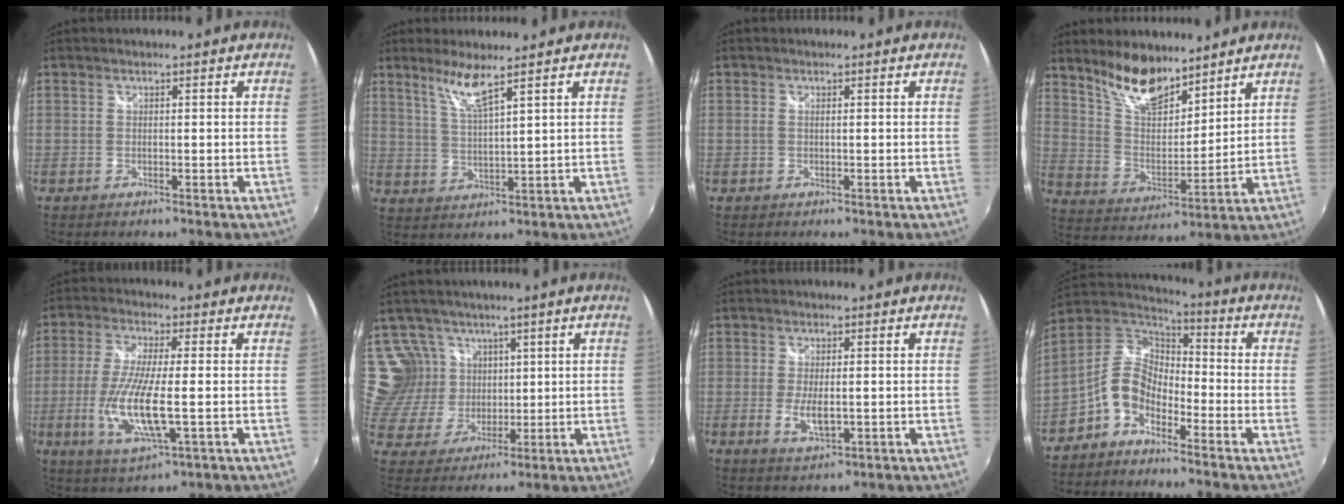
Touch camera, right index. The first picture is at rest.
{"total": 5.6, "force": [4.1, -0.3, 3.8], "torque": [-0.078, -0.003, 0.082]}
{"total": 0.6, "force": [0.0, 0.1, 0.6], "torque": [-0.014, 0.001, -0.002]}
{"total": 12.0, "force": [9.5, 4.4, 5.8], "torque": [-0.109, 0.006, 0.182]}
{"total": 12.9, "force": [-2.5, 2.8, 12.3], "torque": [-0.250, -0.018, -0.046]}
{"total": 11.2, "force": [6.2, 8.9, 2.9], "torque": [-0.073, 0.017, 0.141]}
{"total": 5.3, "force": [-1.0, 2.0, 4.8], "torque": [-0.094, -0.011, -0.016]}
{"total": 9.4, "force": [-5.1, 5.6, 5.5], "torque": [-0.118, 0.026, -0.108]}